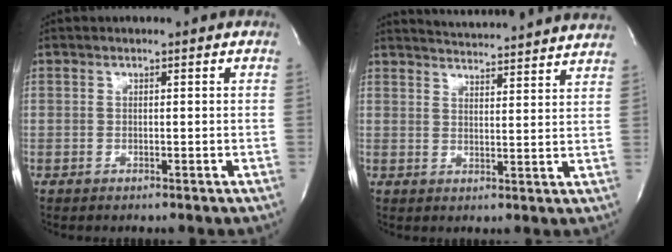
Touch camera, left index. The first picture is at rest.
{"total": 17.4, "force": [16.7, 0.3, 4.9], "torque": [-0.080, -0.017, 0.209]}